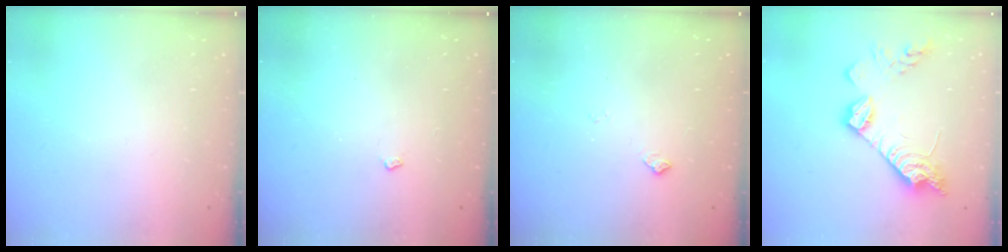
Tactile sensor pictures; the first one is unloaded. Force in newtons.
{"total": 3.0, "press": 2.9, "slide": 0.5}
{"total": 6.1, "press": 6.1, "slide": 0.7}
{"total": 14.6, "press": 14.5, "slide": 0.6}